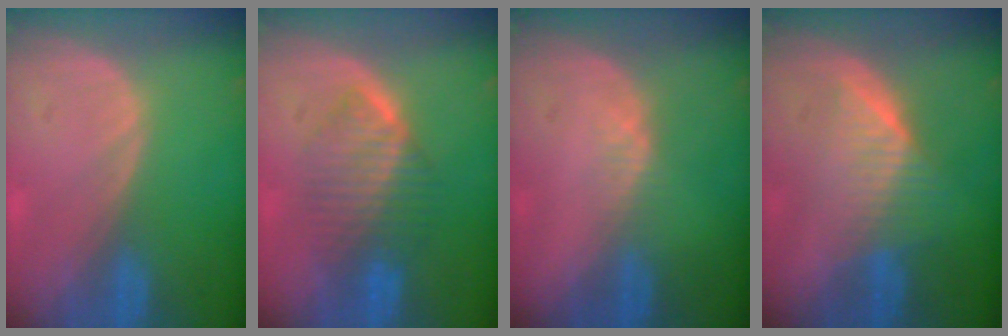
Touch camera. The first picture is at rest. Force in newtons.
{"total": 6.4, "press": 6.4, "slide": 0.9}
{"total": 1.4, "press": 1.2, "slide": 0.7}
{"total": 6.4, "press": 5.8, "slide": 2.6}